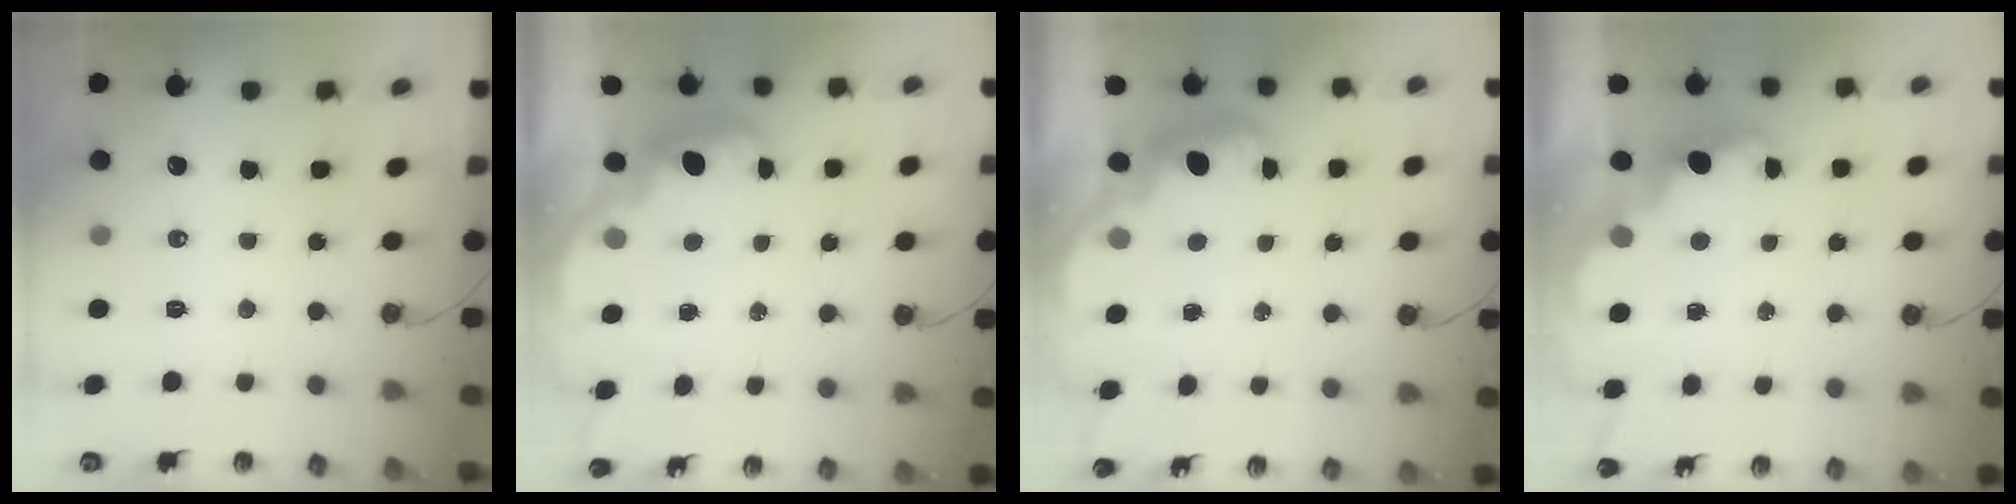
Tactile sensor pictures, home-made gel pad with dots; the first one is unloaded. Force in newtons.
{"total": 2.7, "press": 2.6, "slide": 0.6}
{"total": 2.6, "press": 2.6, "slide": 0.6}
{"total": 3.5, "press": 3.4, "slide": 0.8}